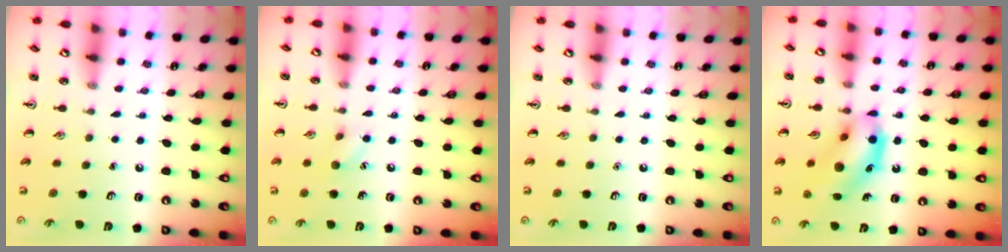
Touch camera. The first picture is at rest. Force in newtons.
{"total": 5.9, "press": 5.7, "slide": 1.8}
{"total": 0.0}
{"total": 13.7, "press": 13.5, "slide": 1.9}